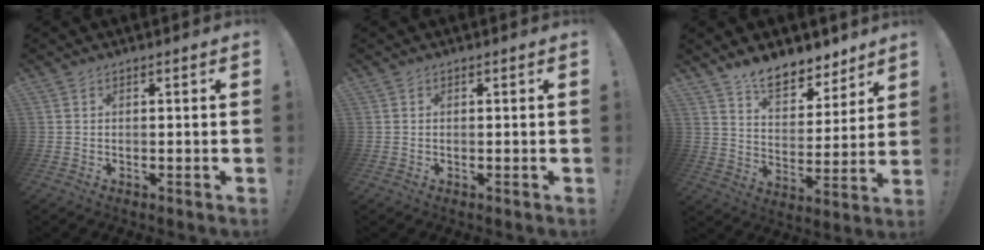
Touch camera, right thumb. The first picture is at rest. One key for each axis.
{"total": 0.0}
{"total": 11.3, "fx": 9.3, "fy": 4.9, "fz": 4.1, "tx": -0.069, "ty": -0.068, "tz": 0.173}